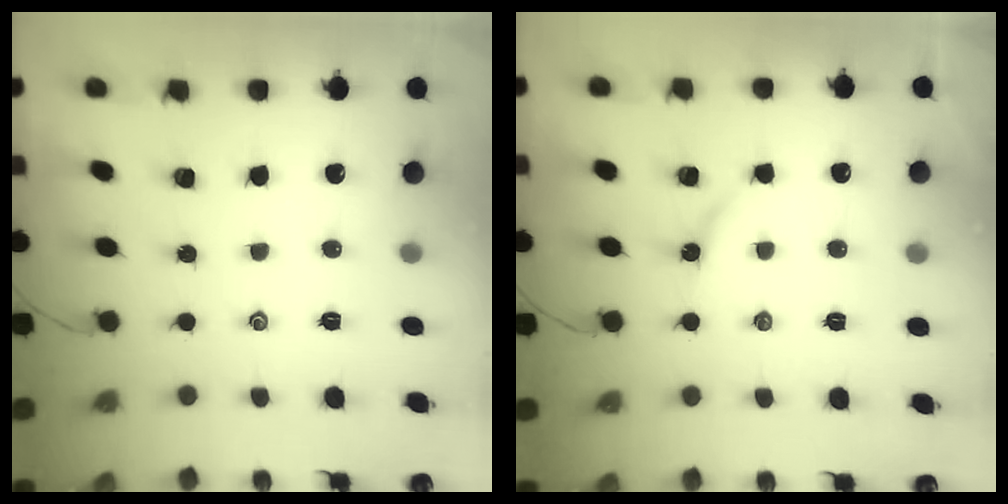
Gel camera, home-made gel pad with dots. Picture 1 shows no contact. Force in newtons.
{"total": 3.4, "press": 3.3, "slide": 0.4}